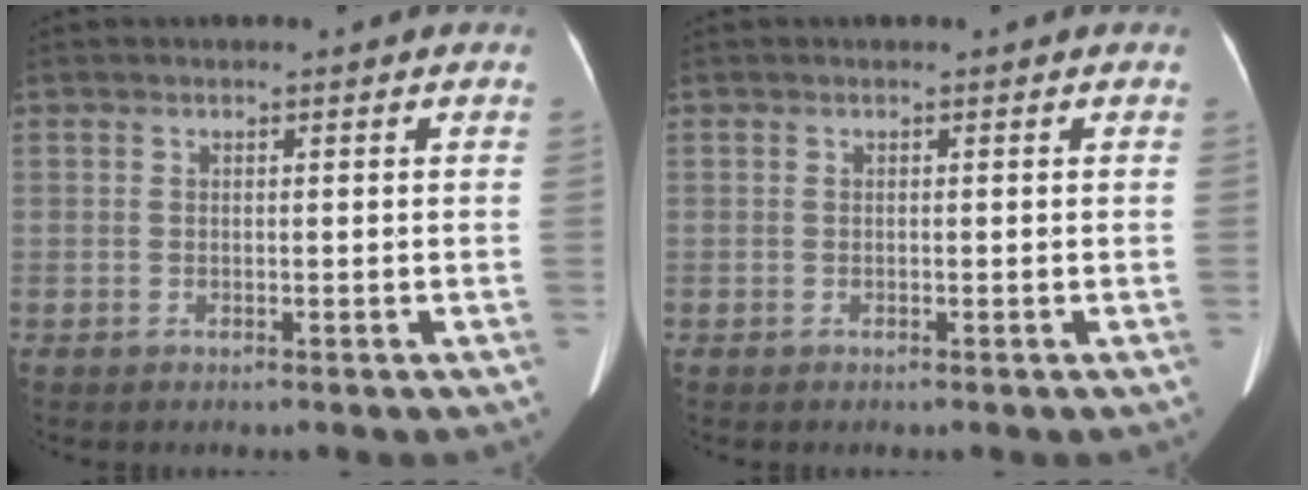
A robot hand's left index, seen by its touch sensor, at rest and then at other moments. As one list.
[{"total": 0.0}]